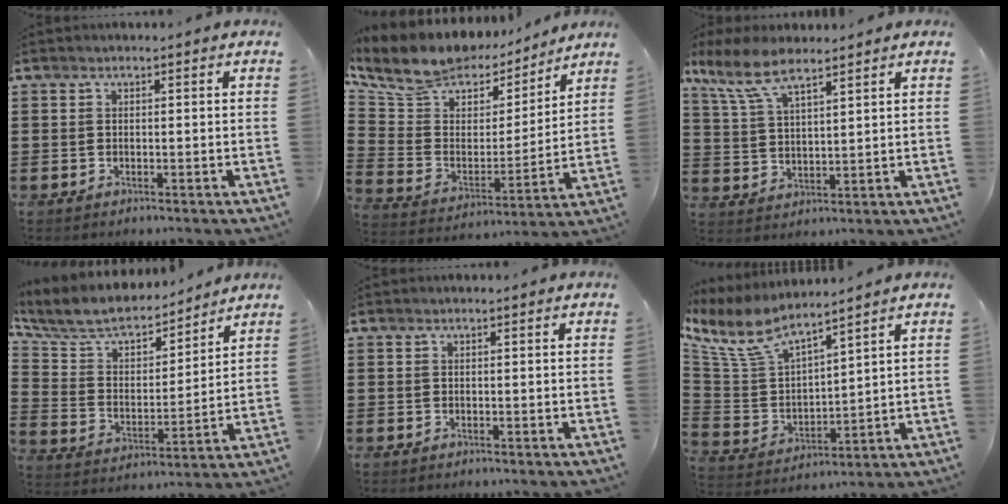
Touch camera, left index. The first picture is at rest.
{"total": 9.2, "force": [7.7, 4.3, 2.3], "torque": [-0.094, -0.048, 0.137]}
{"total": 7.7, "force": [5.9, 2.1, 4.4], "torque": [-0.104, -0.008, 0.110]}
{"total": 7.2, "force": [6.4, 2.3, 2.3], "torque": [-0.080, -0.041, 0.110]}
{"total": 0.0}
{"total": 8.4, "force": [6.9, 2.4, 4.2], "torque": [-0.119, -0.037, 0.120]}